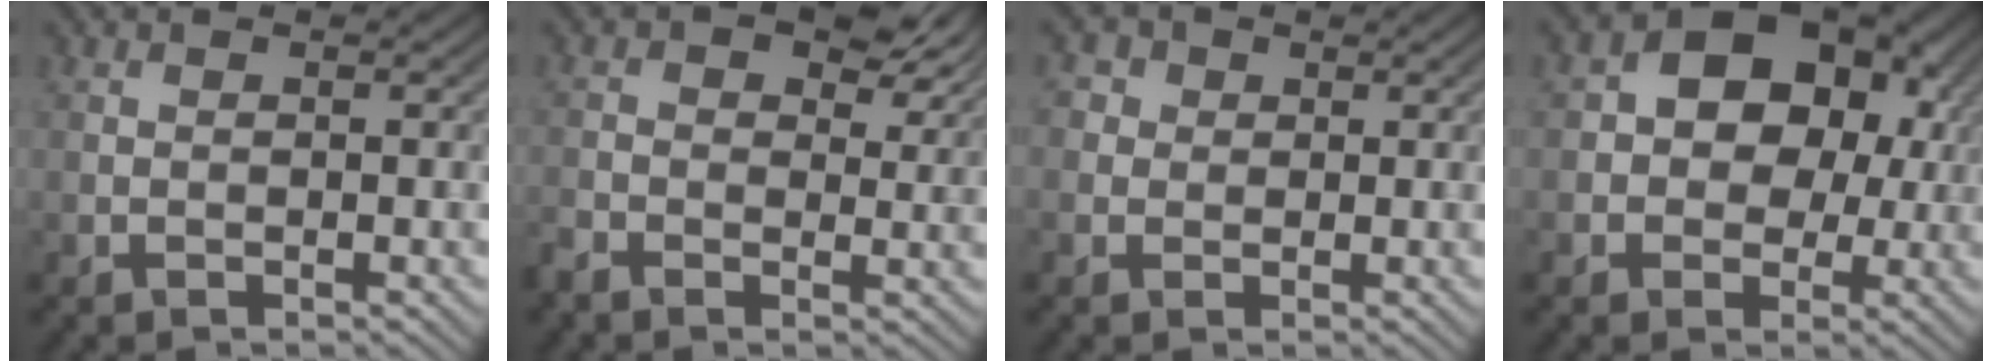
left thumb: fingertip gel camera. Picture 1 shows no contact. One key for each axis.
{"total": 6.0, "fx": 1.2, "fy": 4.0, "fz": 4.3, "tx": -0.070, "ty": -0.005, "tz": 0.009}
{"total": 2.8, "fx": 1.0, "fy": 2.5, "fz": 0.9, "tx": -0.029, "ty": 0.001, "tz": 0.008}
{"total": 10.3, "fx": 1.7, "fy": 7.8, "fz": 6.5, "tx": -0.083, "ty": 0.020, "tz": 0.005}